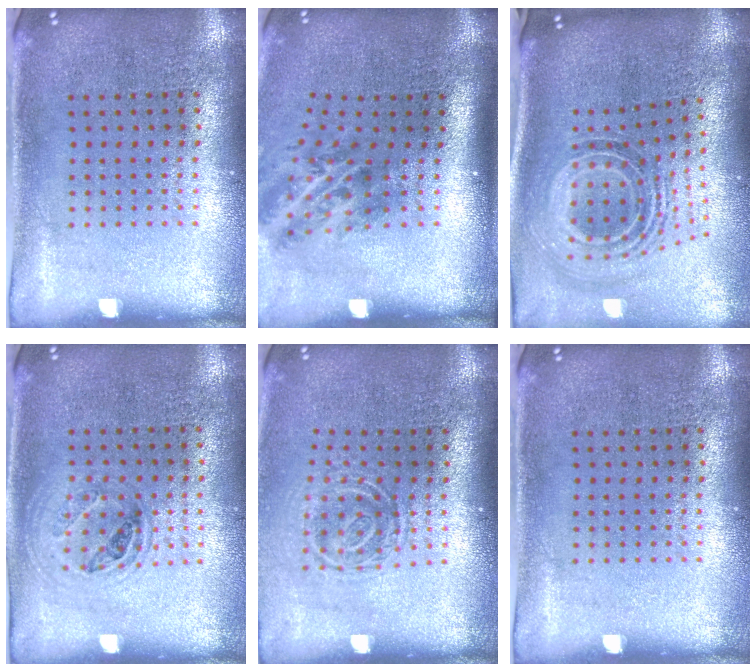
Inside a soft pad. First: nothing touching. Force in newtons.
{"total": 2.1, "press": 1.4, "slide": 1.6}
{"total": 1.9, "press": 1.4, "slide": 1.2}
{"total": 1.0, "press": 1.0, "slide": 0.4}
{"total": 1.6, "press": 1.1, "slide": 1.2}
{"total": 0.0}